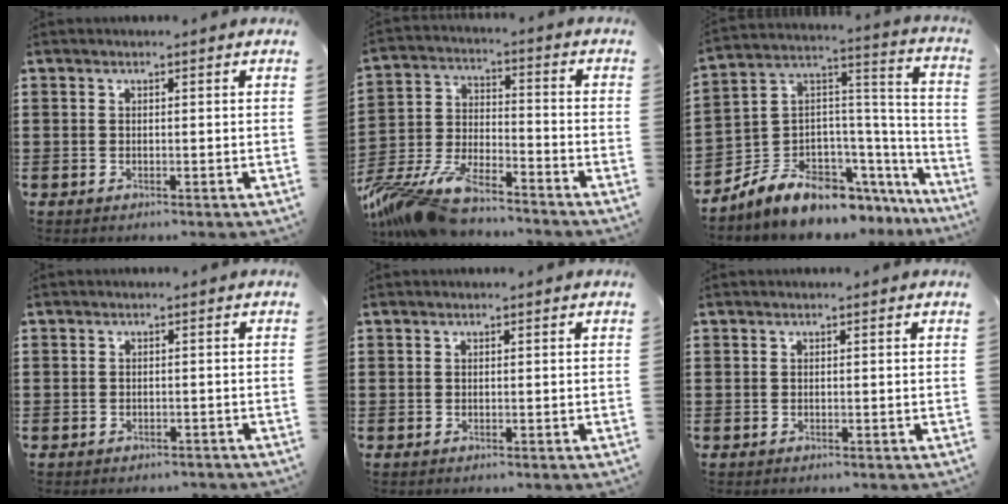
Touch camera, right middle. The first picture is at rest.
{"total": 10.8, "force": [-9.4, 2.2, 4.8], "torque": [-0.111, 0.007, -0.189]}
{"total": 8.3, "force": [-7.1, 3.5, 2.5], "torque": [-0.071, -0.004, -0.141]}
{"total": 1.0, "force": [-0.9, 0.4, 0.0], "torque": [-0.003, 0.001, -0.020]}
{"total": 0.0}
{"total": 0.0}